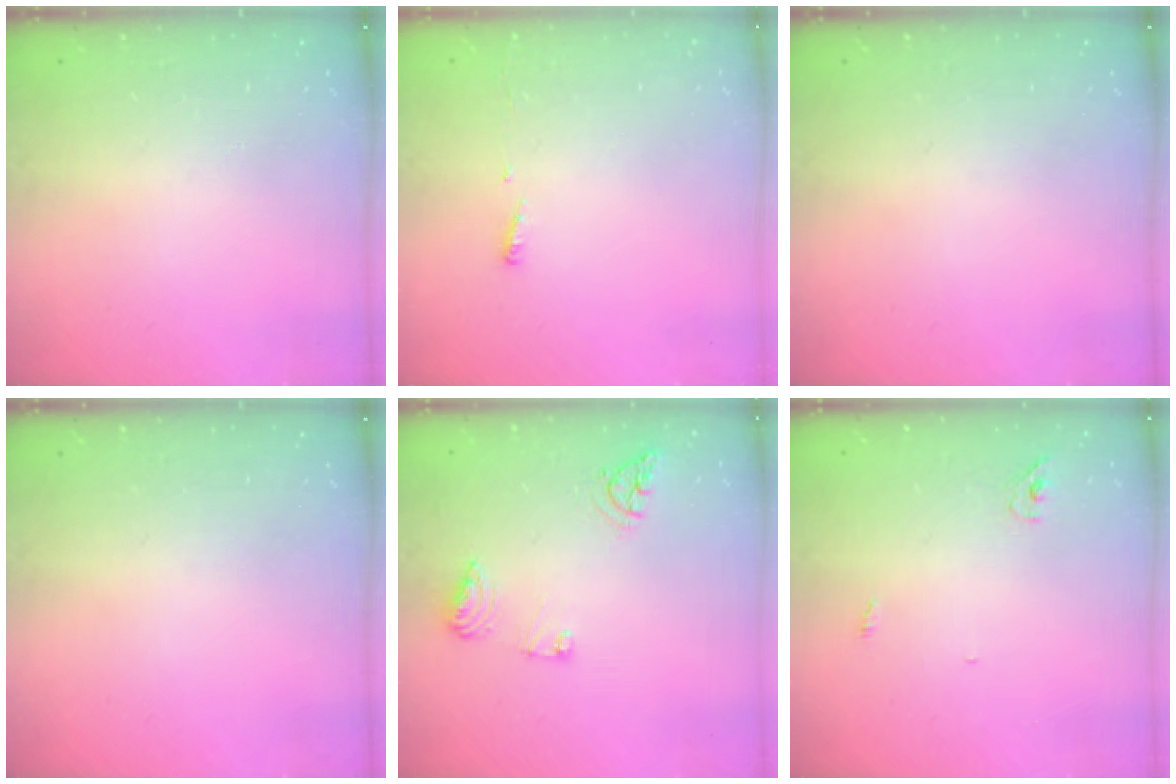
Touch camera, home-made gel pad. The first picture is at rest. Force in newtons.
{"total": 6.5, "press": 2.8, "slide": 5.8}
{"total": 0.0}
{"total": 0.0}
{"total": 8.6, "press": 8.6, "slide": 0.9}
{"total": 2.1, "press": 1.9, "slide": 1.0}